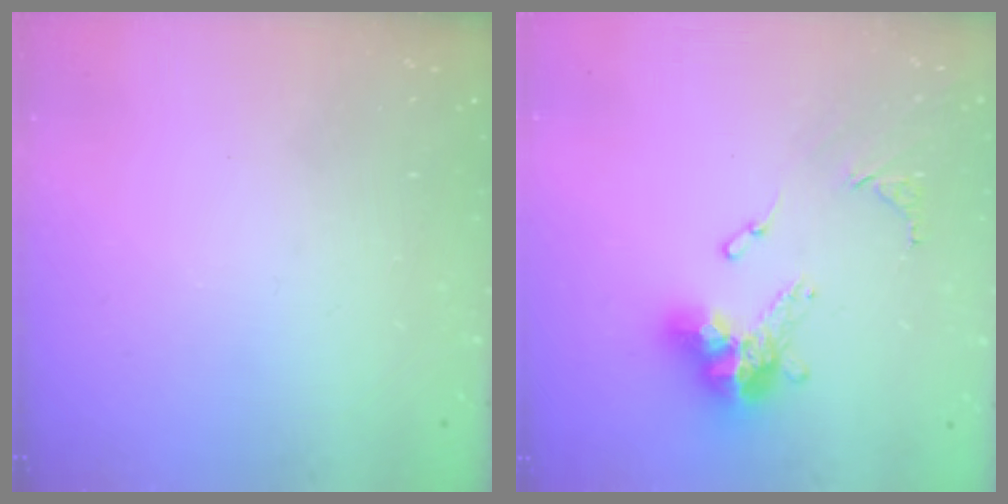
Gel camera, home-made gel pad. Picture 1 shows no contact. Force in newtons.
{"total": 13.8, "press": 13.7, "slide": 1.4}